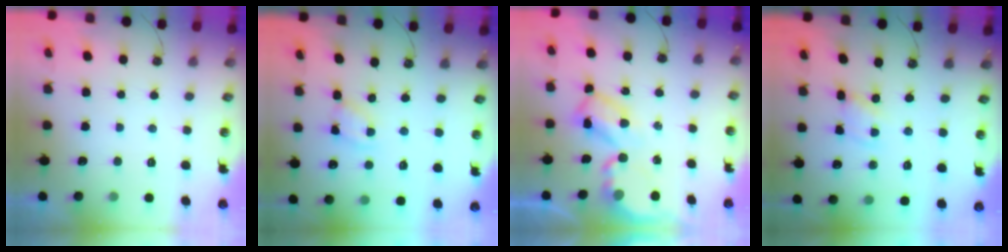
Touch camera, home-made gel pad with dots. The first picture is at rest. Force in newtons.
{"total": 2.9, "press": 2.9, "slide": 0.4}
{"total": 7.5, "press": 7.5, "slide": 0.6}
{"total": 1.1, "press": 1.1, "slide": 0.2}